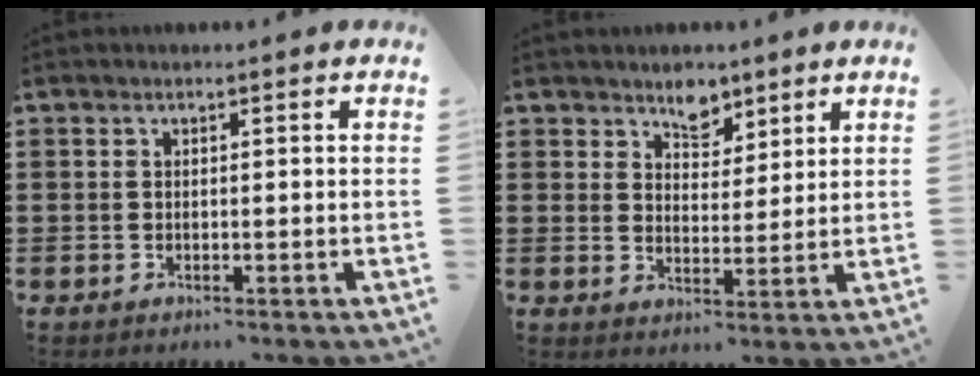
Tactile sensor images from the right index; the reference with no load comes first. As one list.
[{"total": 4.8, "force": [3.9, 2.6, 1.3], "torque": [-0.024, -0.004, 0.070]}]